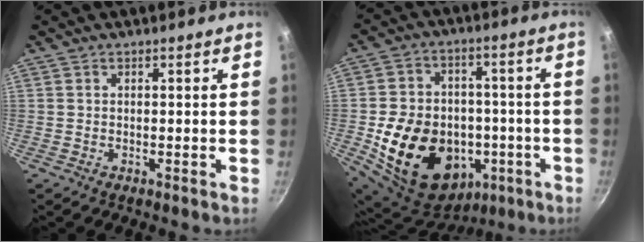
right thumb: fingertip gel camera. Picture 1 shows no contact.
{"total": 23.2, "force": [-5.5, 17.9, 13.8], "torque": [-0.224, 0.047, -0.063]}